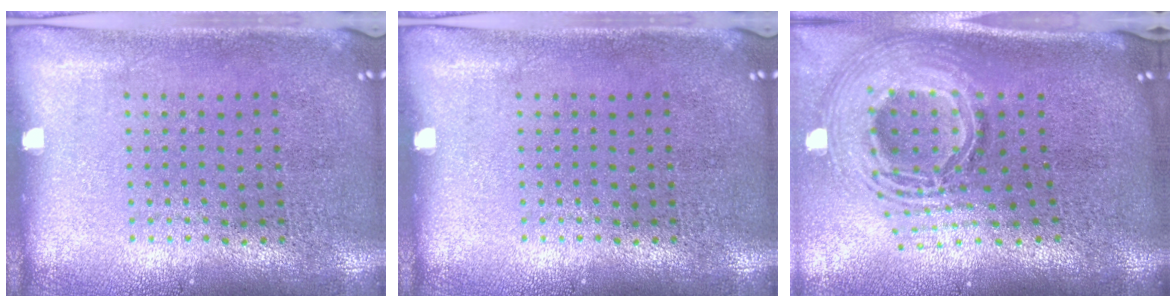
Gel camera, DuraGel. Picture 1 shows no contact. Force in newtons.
{"total": 0.0}
{"total": 3.0, "press": 2.1, "slide": 2.2}